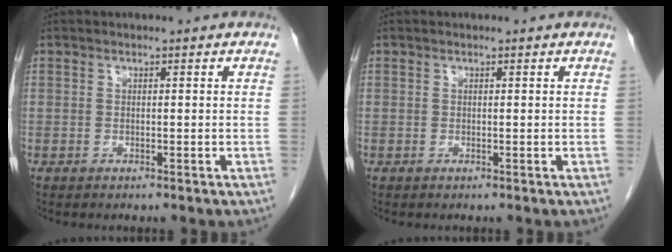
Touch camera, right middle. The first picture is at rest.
{"total": 0.0}